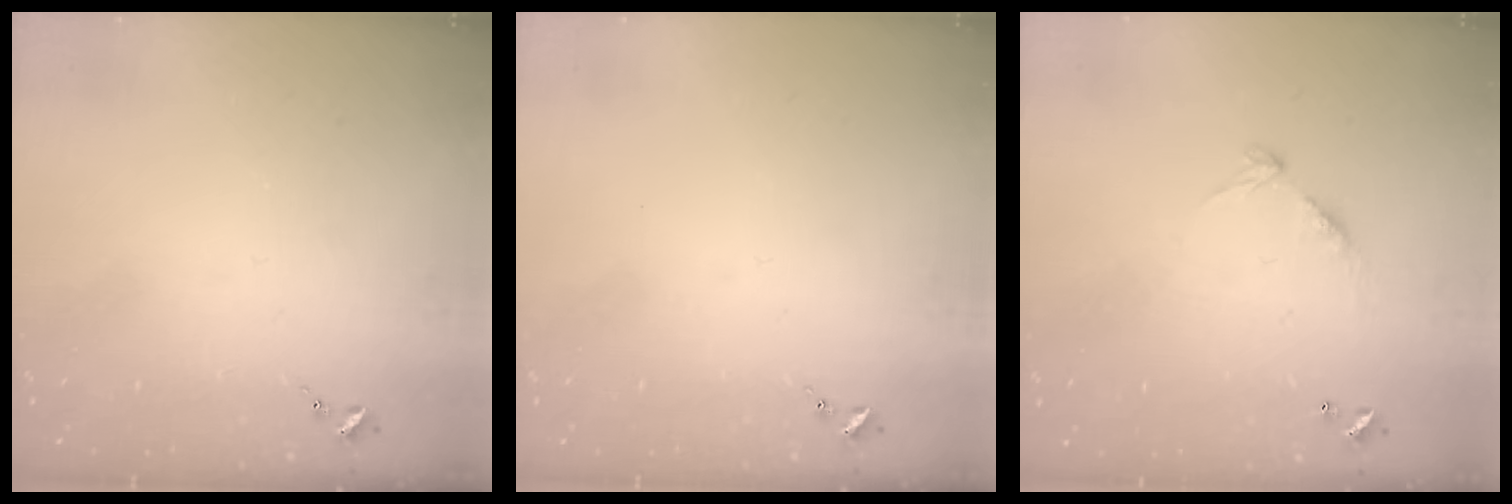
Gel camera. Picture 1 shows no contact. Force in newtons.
{"total": 0.0}
{"total": 8.8, "press": 8.8, "slide": 0.7}